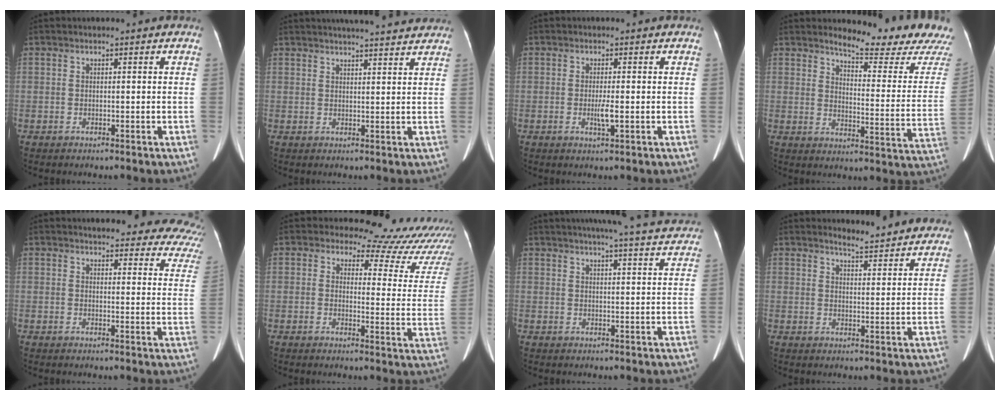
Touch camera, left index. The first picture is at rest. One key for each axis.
{"total": 13.7, "fx": 12.7, "fy": 1.4, "fz": 5.0, "tx": -0.070, "ty": 0.025, "tz": 0.156}
{"total": 2.0, "fx": -0.3, "fy": 0.1, "fz": 2.0, "tx": -0.041, "ty": -0.004, "tz": -0.005}
{"total": 16.7, "fx": 16.1, "fy": 0.0, "fz": 4.5, "tx": -0.061, "ty": -0.119, "tz": 0.179}
{"total": 20.3, "fx": 18.5, "fy": 5.5, "fz": 6.2, "tx": -0.053, "ty": -0.049, "tz": 0.182}
{"total": 15.9, "fx": 15.2, "fy": 4.3, "fz": 1.9, "tx": 0.020, "ty": -0.089, "tz": 0.135}
{"total": 19.2, "fx": 17.7, "fy": 1.1, "fz": 7.2, "tx": -0.103, "ty": -0.002, "tz": 0.210}
{"total": 10.2, "fx": 9.8, "fy": 1.2, "fz": 2.4, "tx": -0.023, "ty": -0.012, "tz": 0.107}